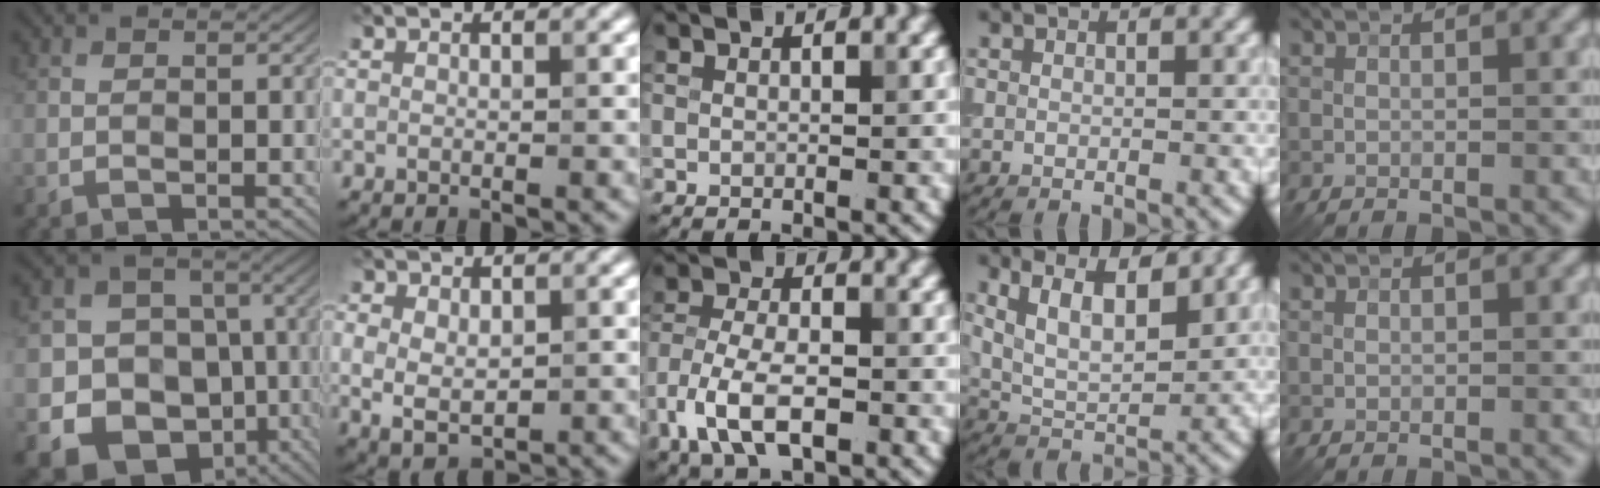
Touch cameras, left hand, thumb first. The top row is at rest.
{"thumb": {"total": 17.2, "force": [-6.0, 14.6, 6.7], "torque": [-0.148, -0.027, -0.106]}, "index": {"total": 3.3, "force": [0.2, 2.2, 2.5], "torque": [-0.042, -0.003, 0.007]}, "middle": {"total": 7.1, "force": [-3.4, 3.5, 5.1], "torque": [-0.103, -0.003, -0.073]}, "ring": {"total": 5.9, "force": [2.9, 2.6, 4.4], "torque": [-0.087, 0.003, 0.050]}}